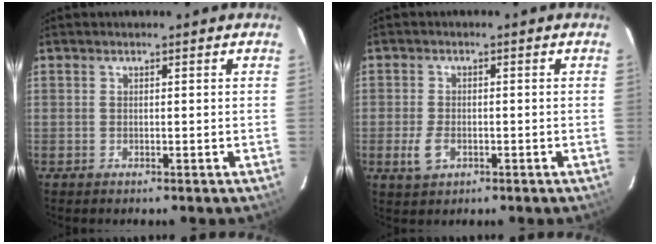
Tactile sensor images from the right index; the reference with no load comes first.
{"total": 4.0, "force": [-1.4, 2.7, 2.7], "torque": [-0.062, -0.002, -0.021]}